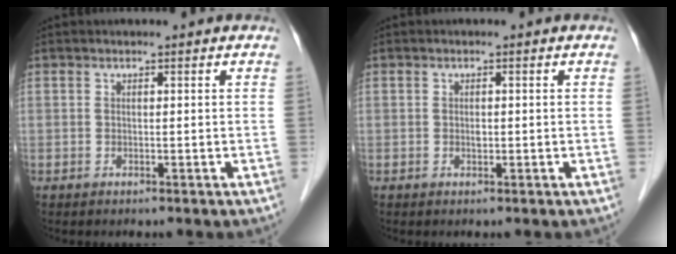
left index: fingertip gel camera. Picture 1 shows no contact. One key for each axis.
{"total": 0.7, "fx": -0.3, "fy": 0.5, "fz": 0.5, "tx": -0.010, "ty": -0.003, "tz": -0.004}